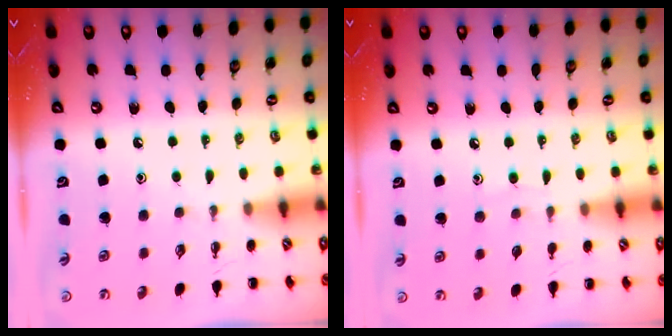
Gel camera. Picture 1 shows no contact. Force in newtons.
{"total": 2.5, "press": 2.3, "slide": 1.0}